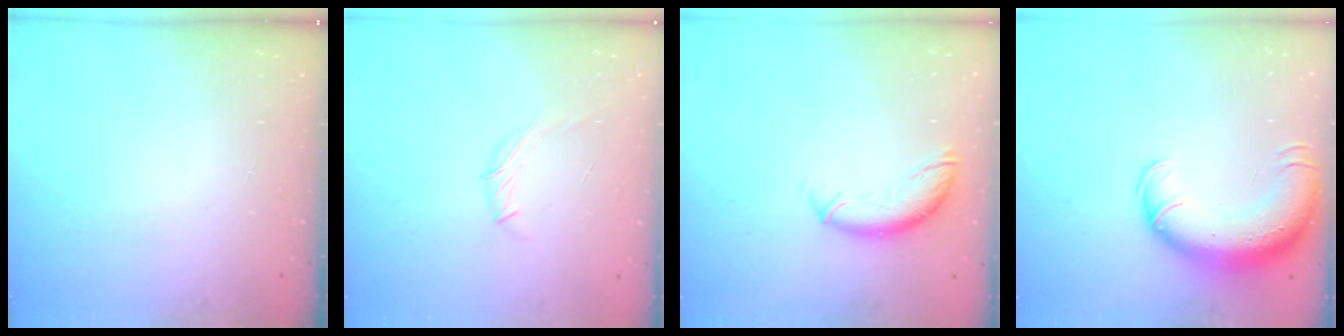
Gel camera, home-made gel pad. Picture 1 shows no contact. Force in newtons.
{"total": 6.0, "press": 5.9, "slide": 1.1}
{"total": 9.9, "press": 9.8, "slide": 1.4}
{"total": 16.2, "press": 15.7, "slide": 3.9}